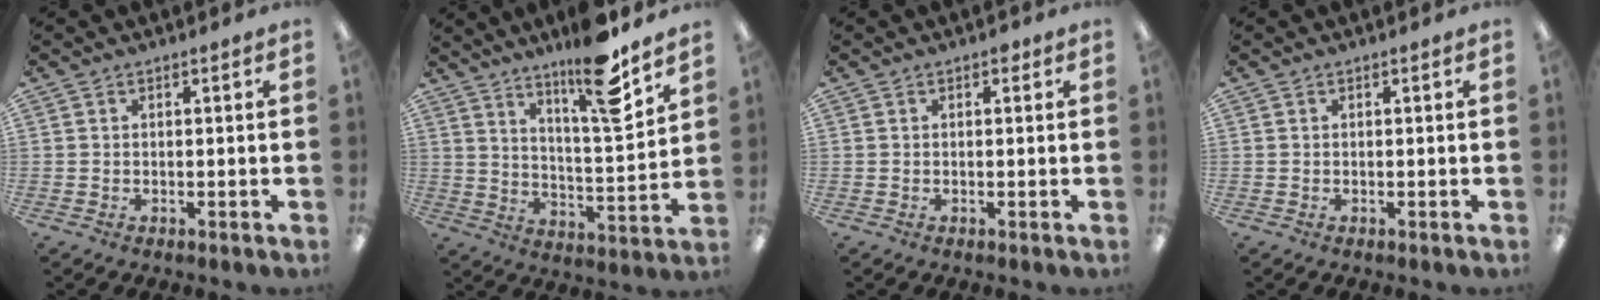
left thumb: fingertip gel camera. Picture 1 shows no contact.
{"total": 14.9, "force": [11.1, 2.6, 9.7], "torque": [-0.152, -0.070, 0.177]}
{"total": 0.8, "force": [0.4, 0.5, 0.5], "torque": [-0.002, -0.001, 0.005]}
{"total": 0.0}